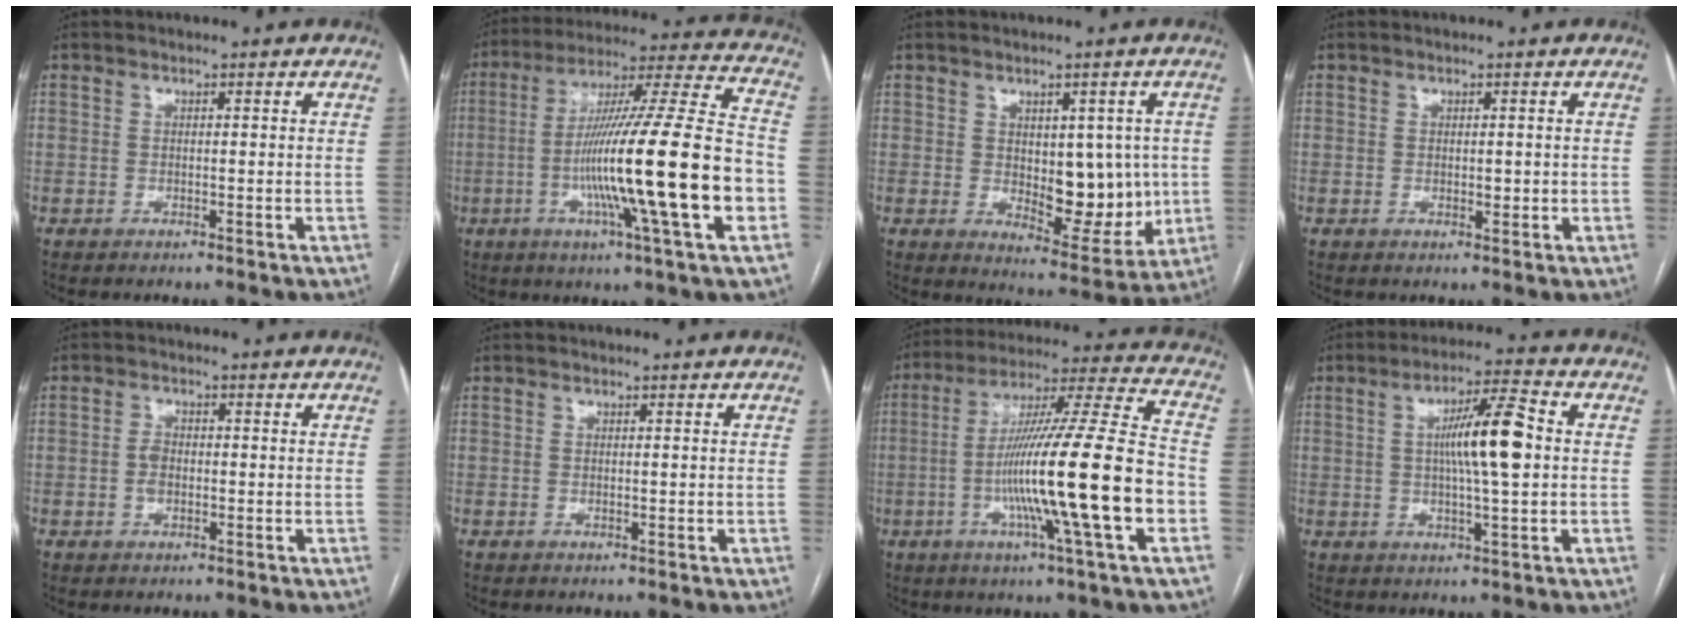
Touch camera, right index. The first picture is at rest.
{"total": 24.8, "force": [-5.6, -0.3, 24.1], "torque": [-0.386, -0.016, -0.109]}
{"total": 10.1, "force": [0.1, 5.1, 8.7], "torque": [-0.104, -0.004, 0.021]}
{"total": 1.4, "force": [0.0, 0.8, 1.1], "torque": [-0.014, -0.002, 0.002]}
{"total": 2.2, "force": [-0.4, 1.4, 1.6], "torque": [-0.032, 0.003, -0.009]}
{"total": 0.0}
{"total": 22.2, "force": [-5.1, -0.8, 21.6], "torque": [-0.364, -0.011, -0.099]}
{"total": 10.0, "force": [0.9, 0.9, 9.9], "torque": [-0.172, 0.010, 0.015]}